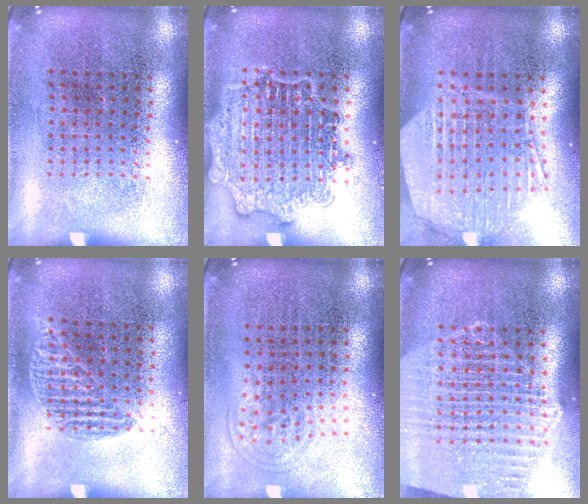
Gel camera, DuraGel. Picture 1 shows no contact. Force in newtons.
{"total": 2.0, "press": 2.0, "slide": 0.3}
{"total": 1.7, "press": 1.6, "slide": 0.7}
{"total": 0.9, "press": 0.7, "slide": 0.5}
{"total": 1.0, "press": 0.6, "slide": 0.8}
{"total": 2.1, "press": 1.9, "slide": 1.0}